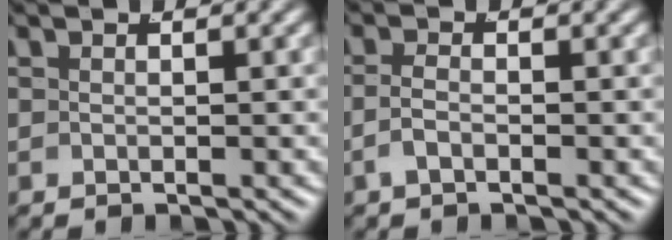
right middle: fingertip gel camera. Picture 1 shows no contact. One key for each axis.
{"total": 1.6, "fx": -0.9, "fy": 0.4, "fz": 1.2, "tx": -0.034, "ty": -0.010, "tz": -0.012}